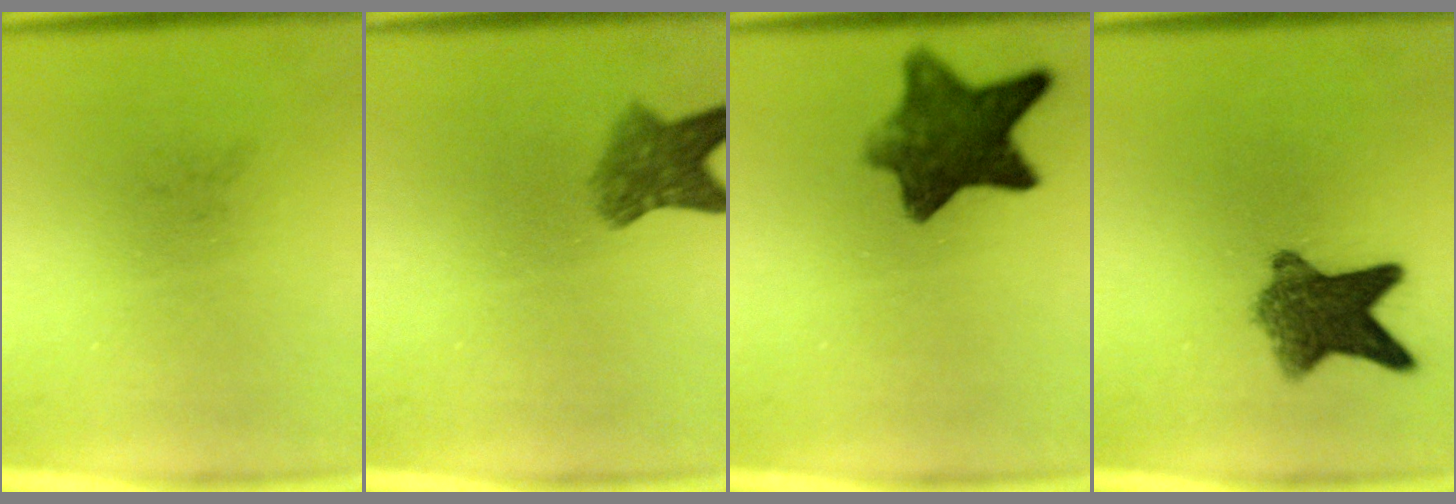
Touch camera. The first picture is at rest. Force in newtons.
{"total": 5.2}
{"total": 9.1}
{"total": 8.1}